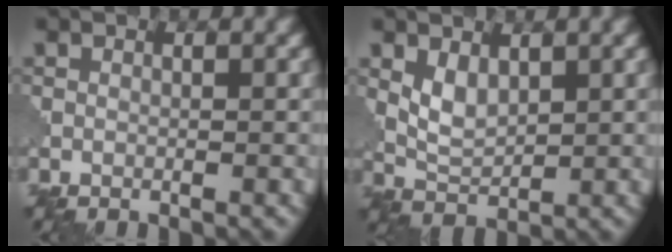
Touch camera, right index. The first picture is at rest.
{"total": 2.8, "force": [1.0, 1.6, 2.1], "torque": [-0.046, -0.004, 0.026]}